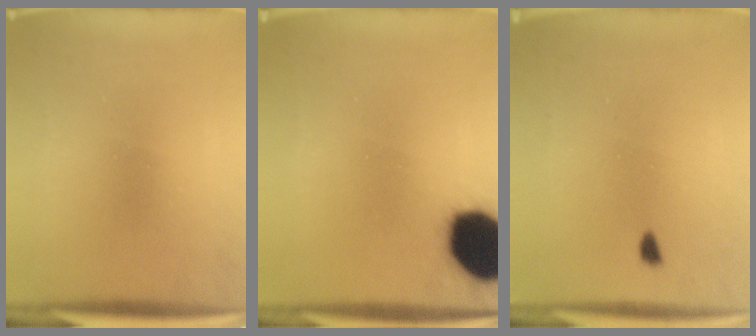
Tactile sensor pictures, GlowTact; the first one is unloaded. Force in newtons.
{"total": 18.7}
{"total": 1.1}